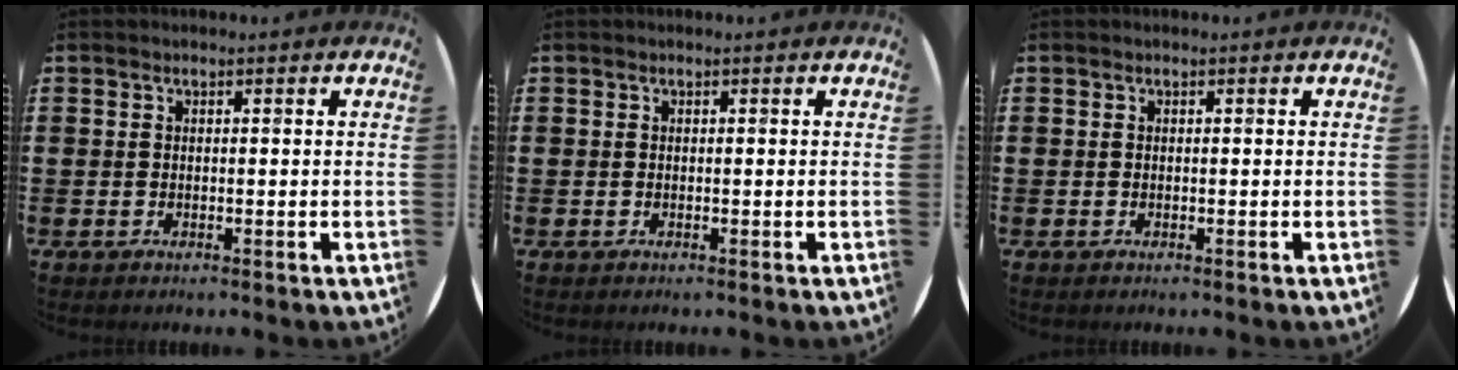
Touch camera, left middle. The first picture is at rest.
{"total": 0.0}
{"total": 0.0}